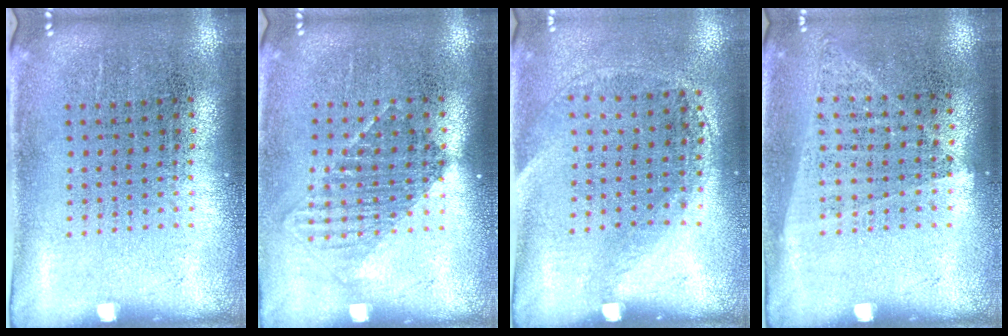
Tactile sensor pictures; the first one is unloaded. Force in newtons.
{"total": 1.3, "press": 1.1, "slide": 0.7}
{"total": 1.4, "press": 1.0, "slide": 1.0}
{"total": 1.0, "press": 0.9, "slide": 0.5}